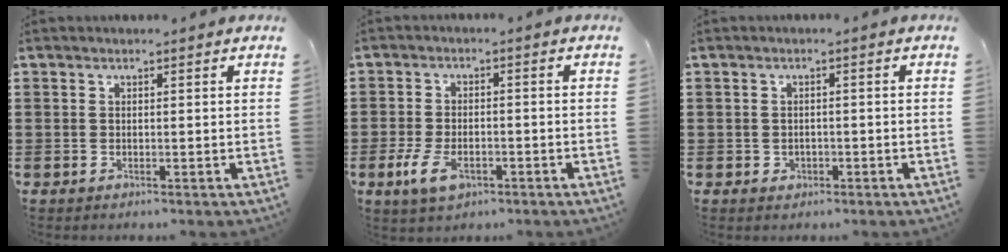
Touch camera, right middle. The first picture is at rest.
{"total": 5.0, "force": [-2.3, 2.6, 3.7], "torque": [-0.088, -0.004, -0.047]}
{"total": 1.1, "force": [-0.4, 0.9, 0.4], "torque": [-0.010, 0.002, -0.010]}